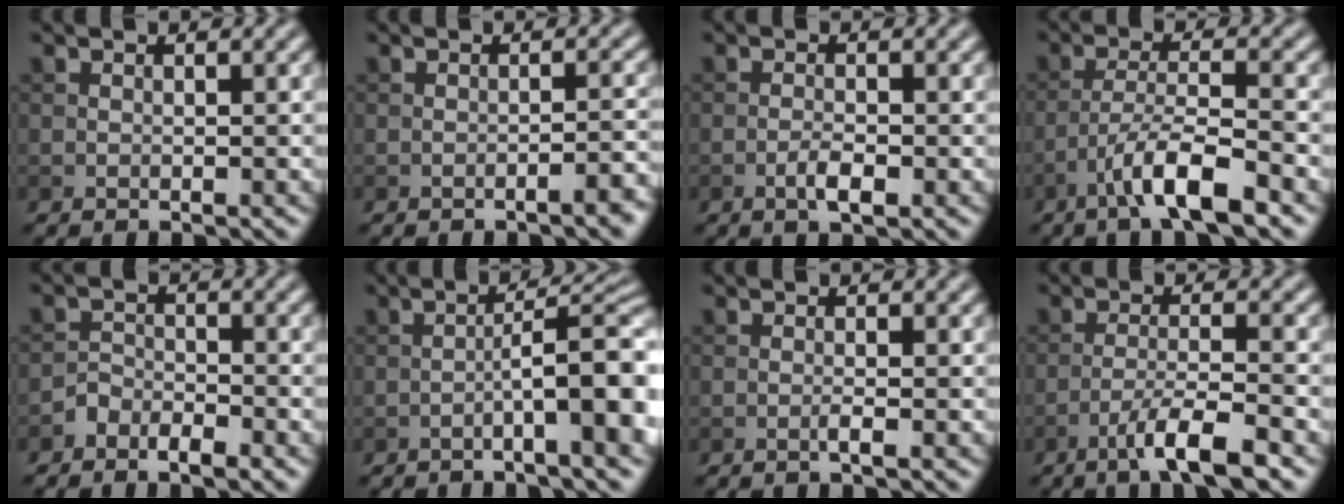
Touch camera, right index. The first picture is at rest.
{"total": 2.4, "force": [-1.5, 0.5, 1.8], "torque": [-0.020, 0.009, -0.026]}
{"total": 2.1, "force": [-1.0, 0.6, 1.8], "torque": [-0.032, 0.002, -0.020]}
{"total": 6.1, "force": [-3.8, 1.1, 4.6], "torque": [-0.080, 0.006, -0.072]}
{"total": 2.3, "force": [-1.7, 1.2, 1.1], "torque": [-0.015, 0.006, -0.035]}
{"total": 8.2, "force": [-2.4, 1.6, 7.7], "torque": [-0.108, 0.017, -0.041]}
{"total": 0.9, "force": [-0.3, 0.1, 0.9], "torque": [-0.016, 0.001, -0.009]}
{"total": 5.2, "force": [-3.2, 0.6, 4.0], "torque": [-0.070, 0.004, -0.061]}